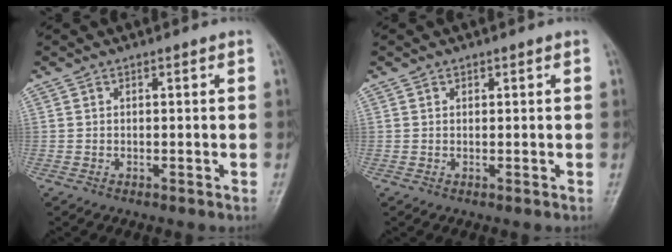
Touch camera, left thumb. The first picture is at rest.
{"total": 0.5, "force": [0.3, 0.4, 0.2], "torque": [0.001, -0.001, 0.004]}